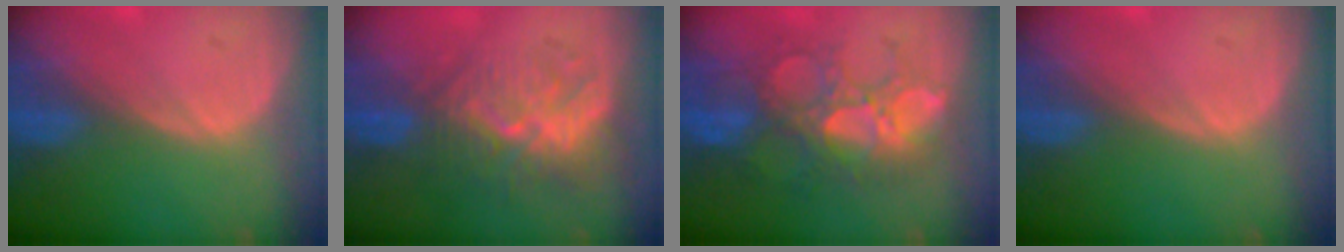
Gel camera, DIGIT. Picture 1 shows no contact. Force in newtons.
{"total": 10.0, "press": 8.6, "slide": 4.9}
{"total": 10.5, "press": 9.8, "slide": 4.0}
{"total": 0.0}